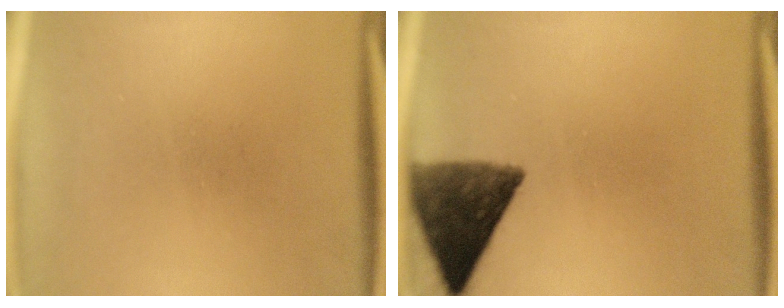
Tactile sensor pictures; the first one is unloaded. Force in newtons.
{"total": 10.7}